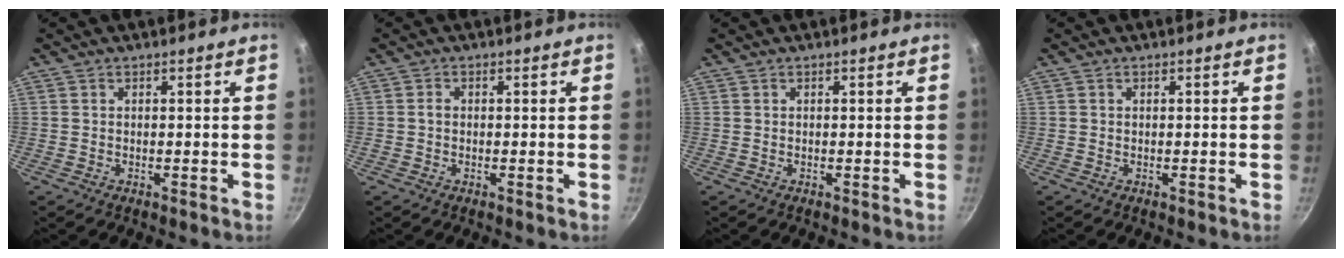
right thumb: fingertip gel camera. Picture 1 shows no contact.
{"total": 1.1, "force": [-0.1, 0.9, 0.6], "torque": [-0.010, 0.007, -0.003]}
{"total": 0.0}
{"total": 0.0}